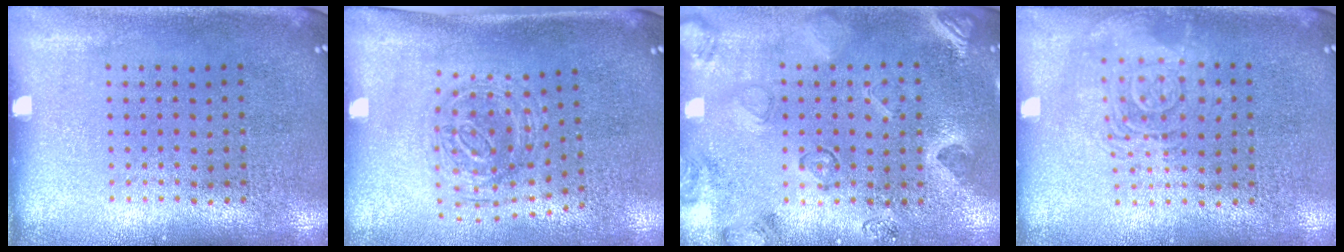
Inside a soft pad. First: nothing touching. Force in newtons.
{"total": 1.1, "press": 1.1, "slide": 0.3}
{"total": 2.2, "press": 1.8, "slide": 1.3}
{"total": 2.6, "press": 2.6, "slide": 0.4}